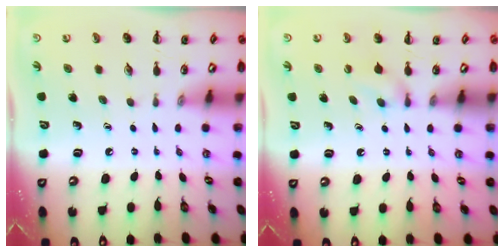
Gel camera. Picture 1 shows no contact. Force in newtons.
{"total": 5.2, "press": 5.0, "slide": 1.4}